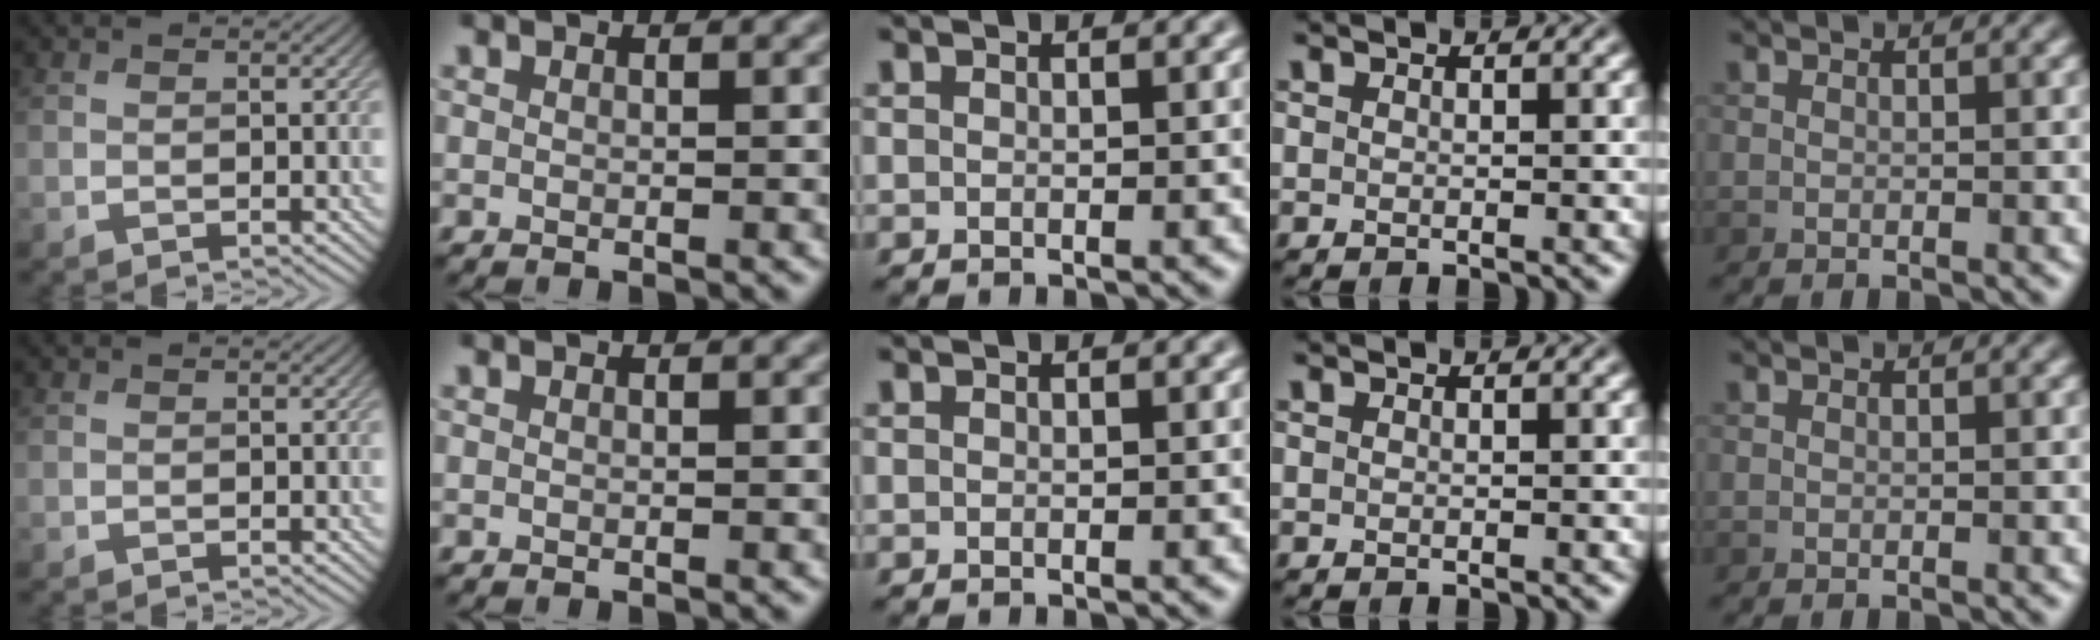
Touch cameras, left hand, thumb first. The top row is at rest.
{}